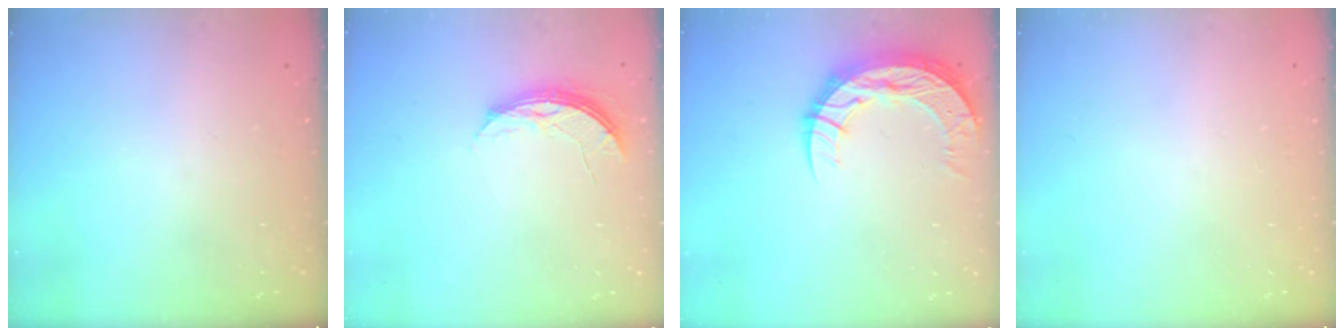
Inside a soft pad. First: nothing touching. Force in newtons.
{"total": 5.6, "press": 5.6, "slide": 0.5}
{"total": 12.6, "press": 12.6, "slide": 0.9}
{"total": 0.0}